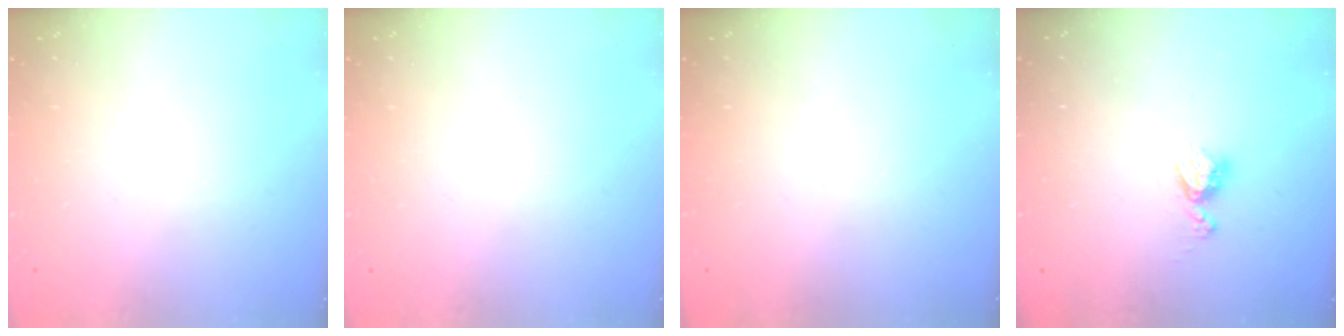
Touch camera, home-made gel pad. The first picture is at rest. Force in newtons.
{"total": 0.0}
{"total": 0.0}
{"total": 5.0, "press": 4.9, "slide": 0.6}